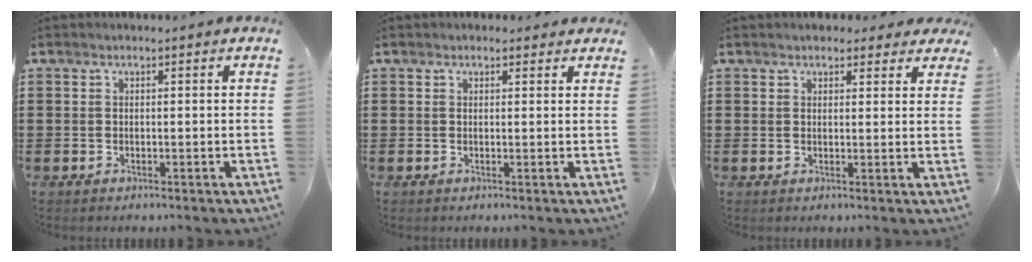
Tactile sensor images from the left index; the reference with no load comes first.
{"total": 1.0, "force": [0.8, 0.6, 0.2], "torque": [-0.006, 0.005, 0.015]}
{"total": 2.7, "force": [2.4, 1.0, 0.7], "torque": [-0.013, -0.002, 0.042]}